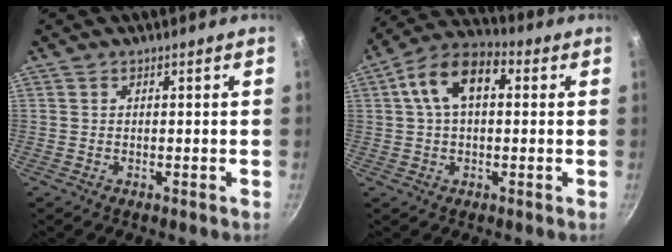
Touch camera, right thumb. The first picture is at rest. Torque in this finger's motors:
{"motor_torque": [-0.03, 2.40, 0.94, 0.09, 0.18]}